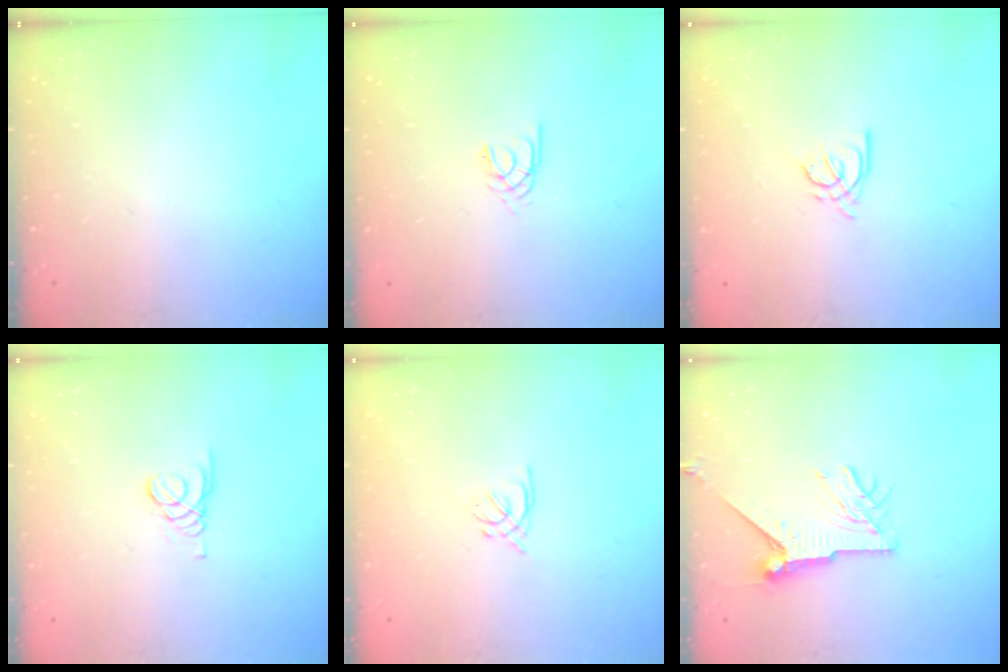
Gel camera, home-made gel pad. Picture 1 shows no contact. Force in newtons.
{"total": 1.7, "press": 1.7, "slide": 0.3}
{"total": 4.5, "press": 4.5, "slide": 0.7}
{"total": 1.6, "press": 1.5, "slide": 0.2}
{"total": 1.3, "press": 1.1, "slide": 0.6}
{"total": 8.4, "press": 8.4, "slide": 0.0}